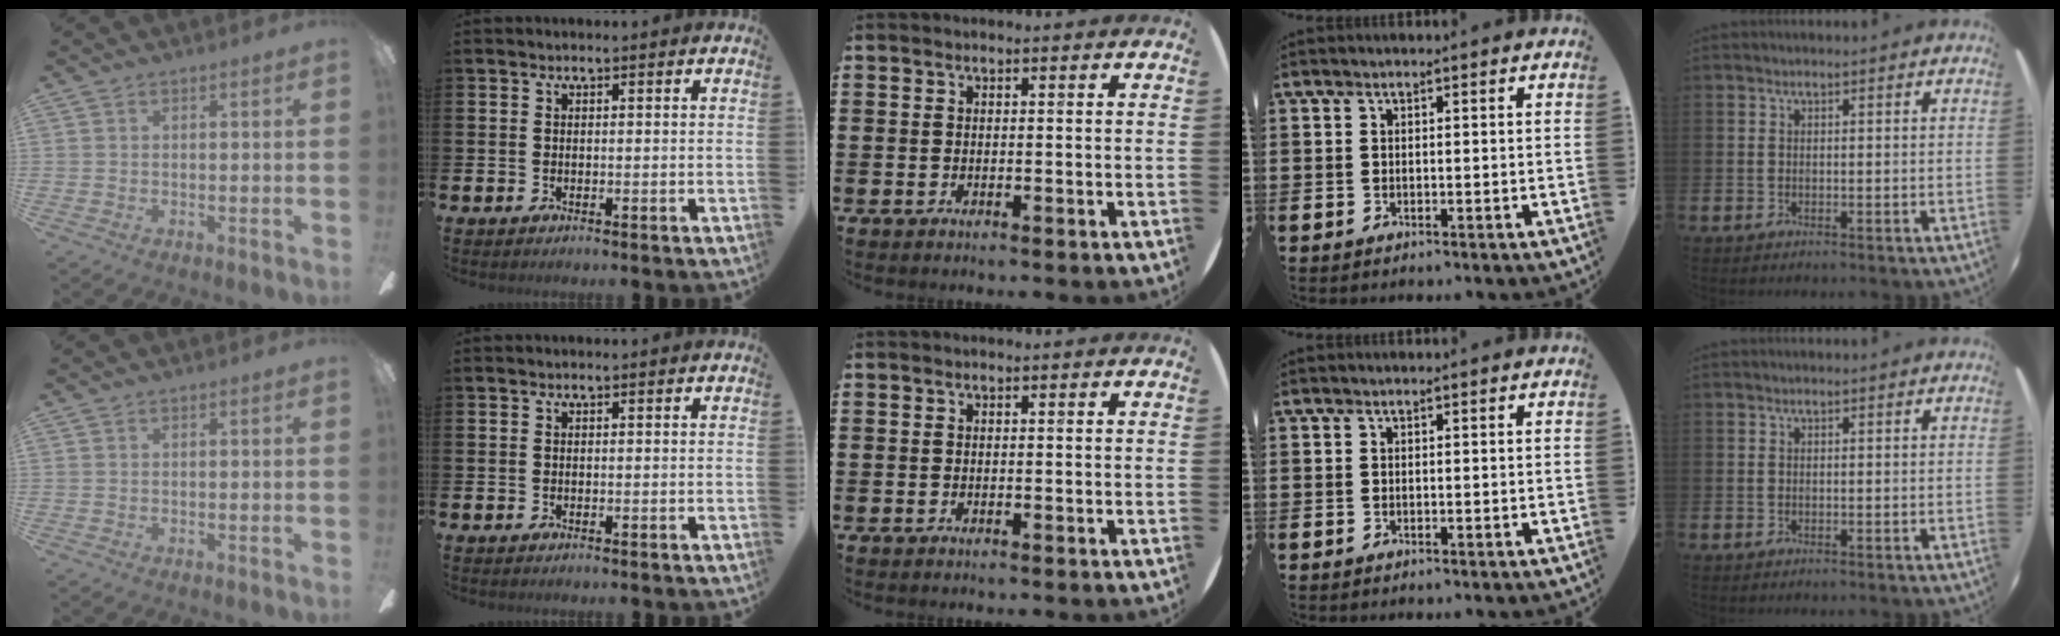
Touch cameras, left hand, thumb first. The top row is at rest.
{}